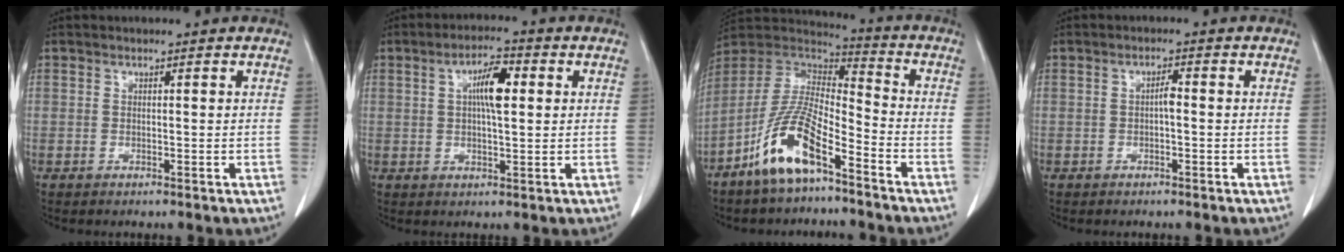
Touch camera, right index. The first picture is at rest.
{"total": 6.3, "force": [1.4, 1.6, 5.9], "torque": [-0.105, 0.011, 0.024]}
{"total": 12.6, "force": [-7.6, 3.2, 9.6], "torque": [-0.200, -0.003, -0.148]}
{"total": 1.6, "force": [-0.2, 0.4, 1.5], "torque": [-0.026, 0.005, -0.005]}